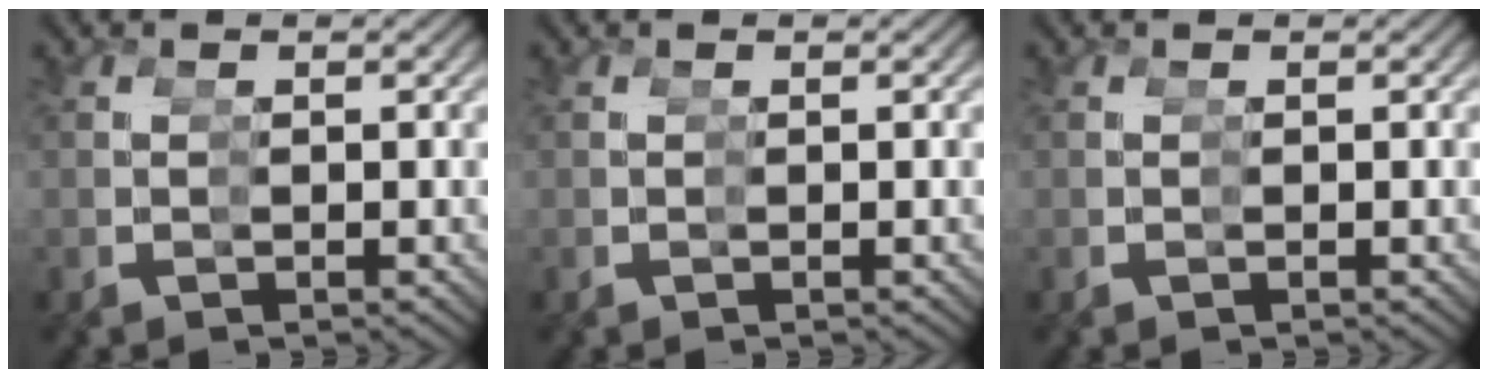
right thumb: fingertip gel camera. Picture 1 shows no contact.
{"total": 0.0}
{"total": 0.0}